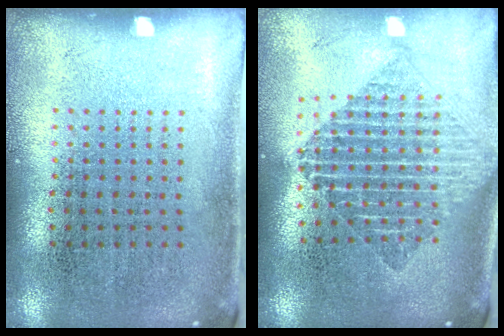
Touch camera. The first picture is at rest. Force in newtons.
{"total": 1.8, "press": 1.5, "slide": 1.1}